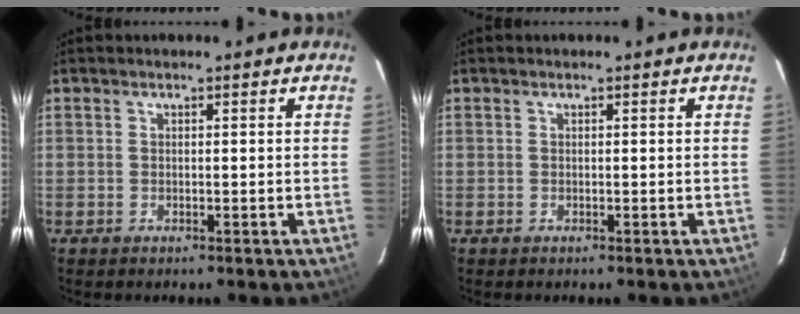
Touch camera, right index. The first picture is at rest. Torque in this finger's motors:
{"motor_torque": [0.00, 0.00, 0.03, 0.00]}